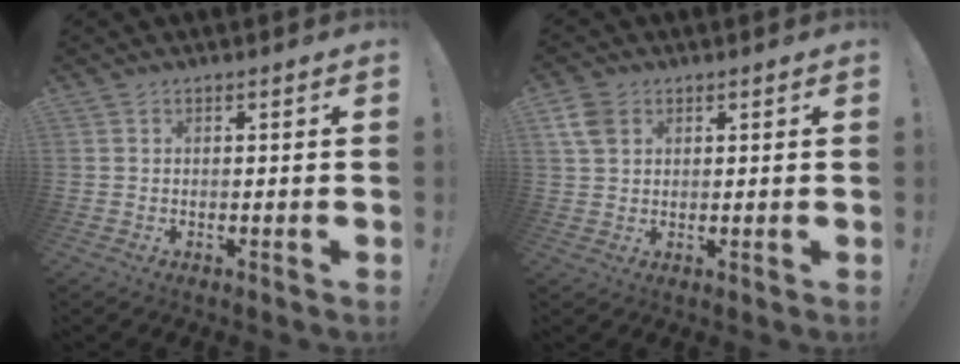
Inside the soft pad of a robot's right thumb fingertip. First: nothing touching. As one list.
[{"total": 5.9, "force": [2.6, 4.2, 3.3], "torque": [-0.071, 0.001, 0.053]}]